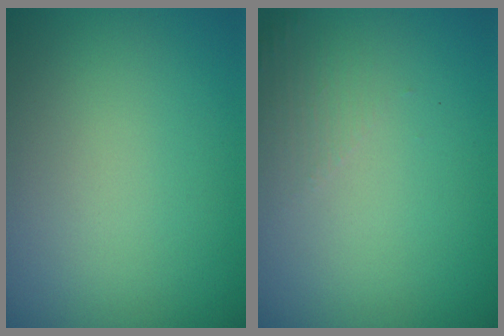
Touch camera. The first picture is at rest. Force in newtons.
{"total": 1.3, "press": 1.2, "slide": 0.4}